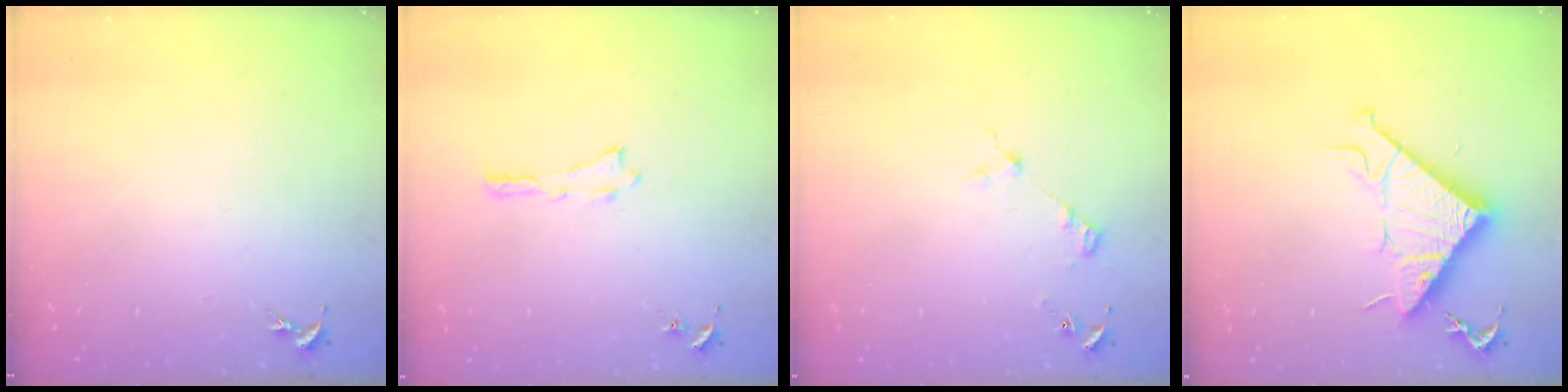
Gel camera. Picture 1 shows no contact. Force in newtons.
{"total": 0.0}
{"total": 4.0, "press": 4.0, "slide": 0.4}
{"total": 10.2, "press": 10.2, "slide": 0.3}